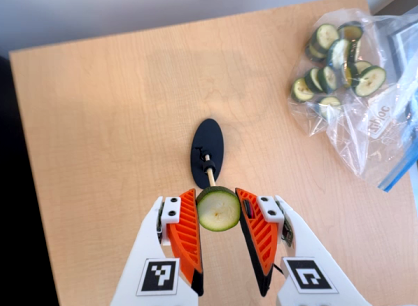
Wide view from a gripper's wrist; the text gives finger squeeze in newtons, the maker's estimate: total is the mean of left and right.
{"total": 8.5, "left": 8.2, "right": 8.8}